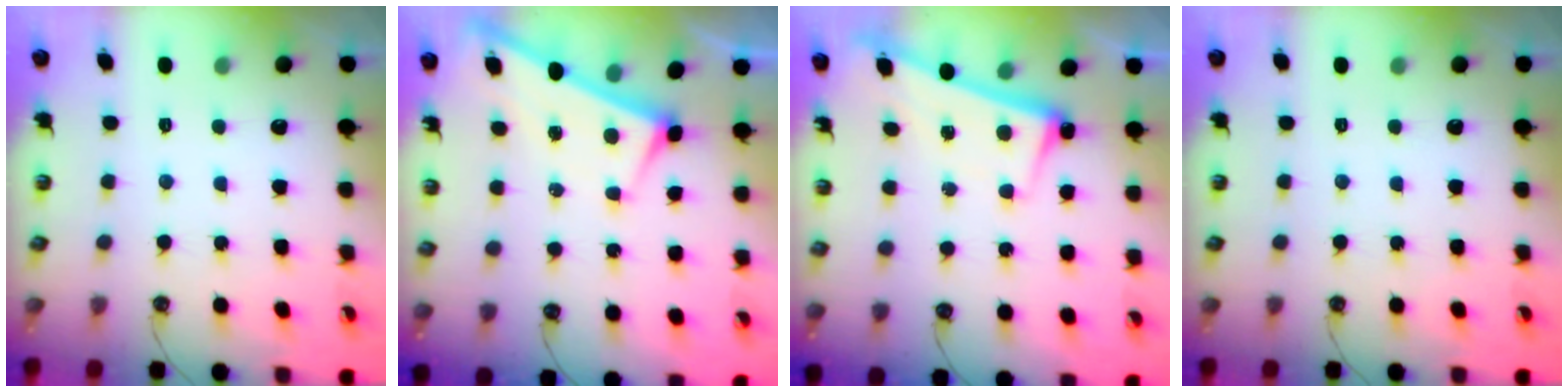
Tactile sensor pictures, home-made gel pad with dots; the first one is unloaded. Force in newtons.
{"total": 2.7, "press": 2.7, "slide": 0.3}
{"total": 2.7, "press": 2.5, "slide": 1.0}
{"total": 0.0}